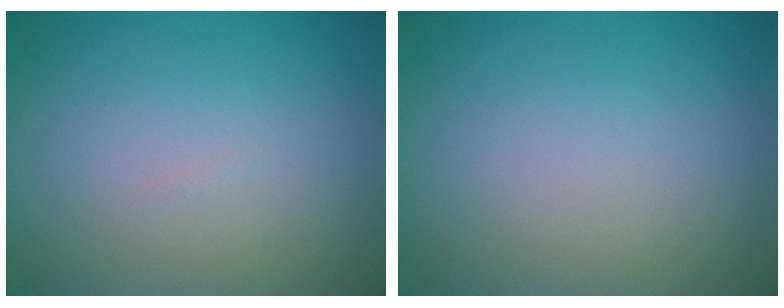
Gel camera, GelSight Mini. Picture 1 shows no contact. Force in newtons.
{"total": 0.0}